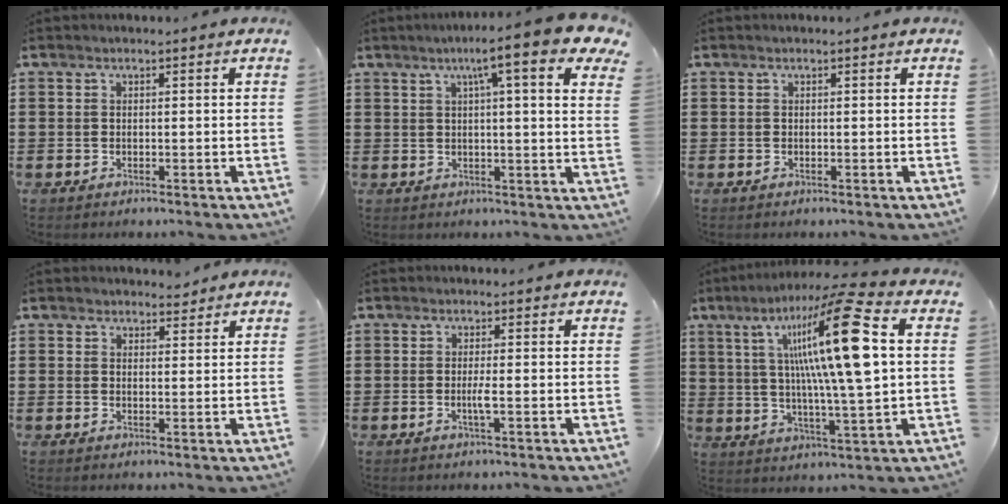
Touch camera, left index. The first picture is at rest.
{"total": 9.2, "force": [5.5, 0.4, 7.4], "torque": [-0.124, -0.015, 0.084]}
{"total": 0.0}
{"total": 2.3, "force": [2.1, 1.0, 0.2], "torque": [-0.010, 0.004, 0.041]}
{"total": 1.9, "force": [-0.5, -0.1, 1.8], "torque": [-0.040, -0.007, -0.014]}
{"total": 18.5, "force": [5.1, 2.9, 17.5], "torque": [-0.318, -0.002, 0.067]}